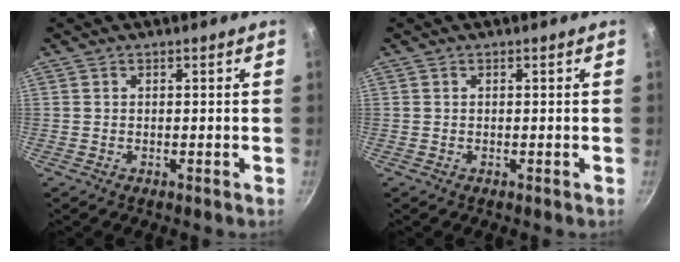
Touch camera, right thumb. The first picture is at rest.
{"total": 0.0}